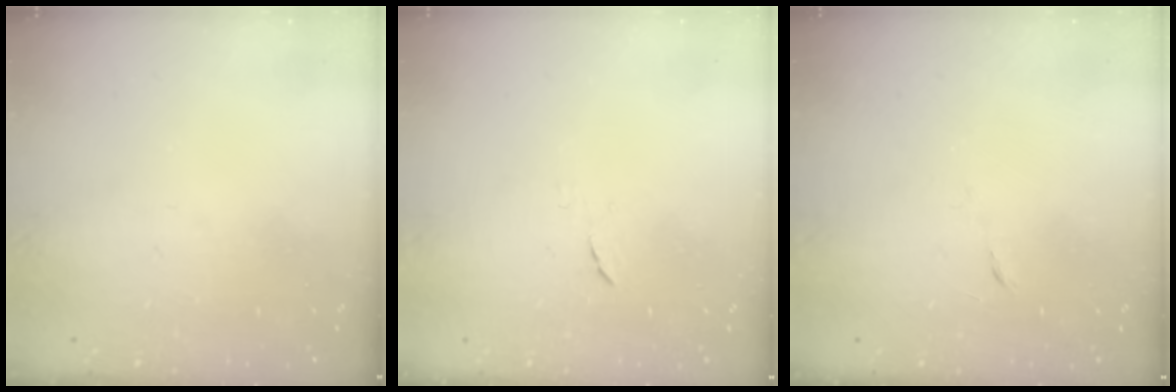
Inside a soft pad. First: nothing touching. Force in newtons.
{"total": 4.3, "press": 4.2, "slide": 0.6}
{"total": 3.9, "press": 3.8, "slide": 0.9}